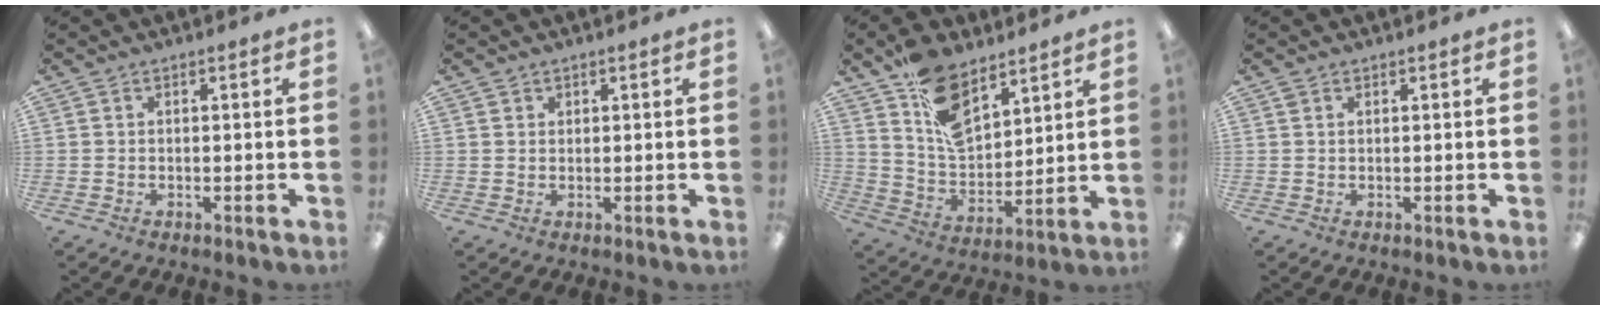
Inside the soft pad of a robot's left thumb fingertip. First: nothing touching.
{"total": 1.4, "force": [0.9, 1.0, 0.0], "torque": [0.008, -0.002, 0.016]}
{"total": 13.3, "force": [8.4, 7.1, 7.5], "torque": [-0.134, -0.039, 0.158]}
{"total": 0.9, "force": [0.7, 0.6, 0.3], "torque": [-0.007, 0.002, 0.012]}